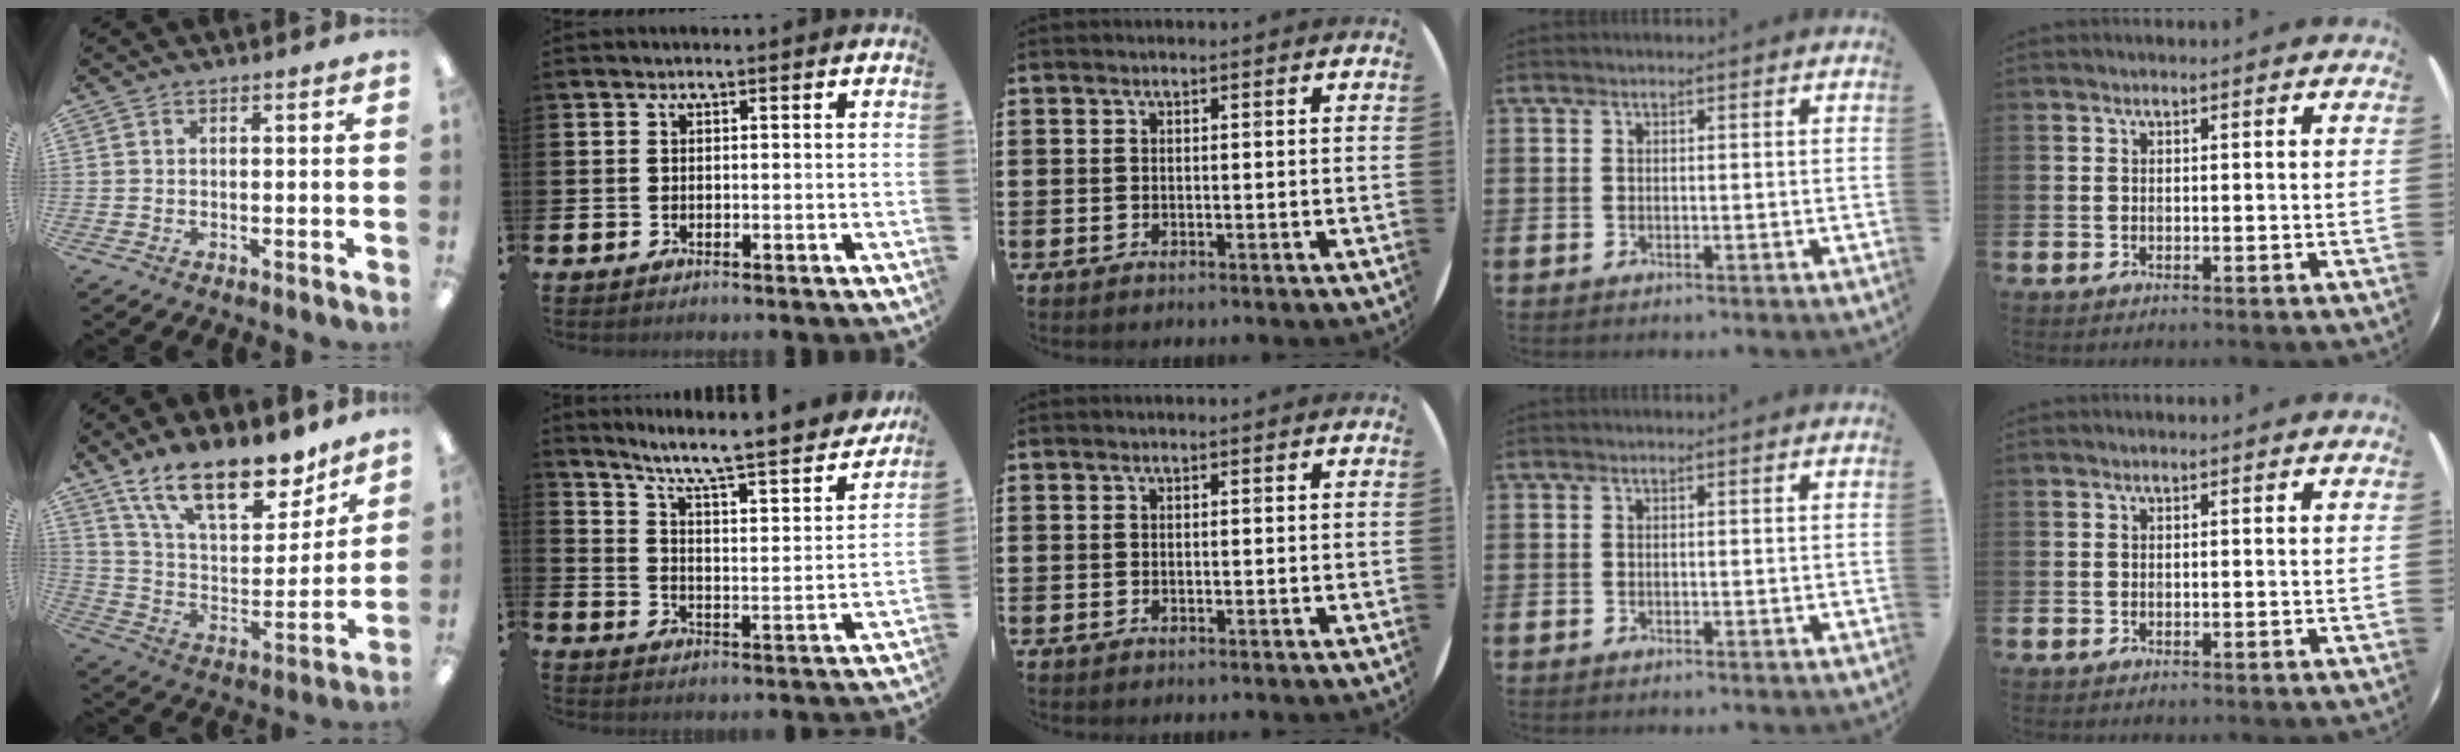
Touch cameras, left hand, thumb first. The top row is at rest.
{"thumb": {"total": 20.8, "force": [15.1, 8.5, 11.4], "torque": [-0.194, -0.091, 0.267]}, "index": {"total": 7.4, "force": [6.7, 0.8, 3.1], "torque": [-0.079, -0.059, 0.105]}}